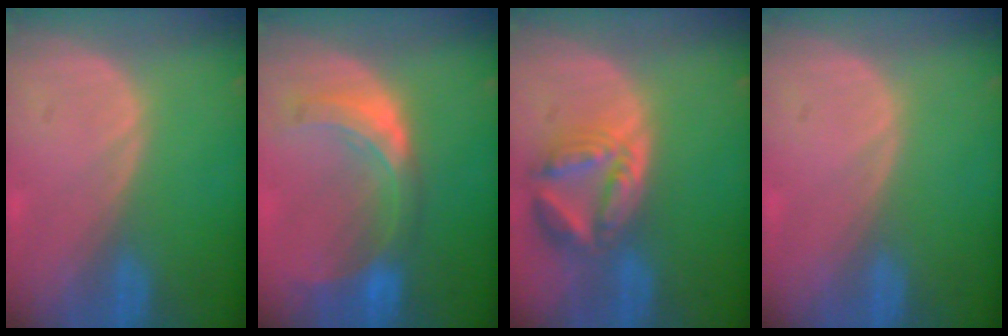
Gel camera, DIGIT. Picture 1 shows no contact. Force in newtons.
{"total": 8.2, "press": 7.2, "slide": 3.8}
{"total": 8.0, "press": 7.1, "slide": 3.7}
{"total": 0.0}